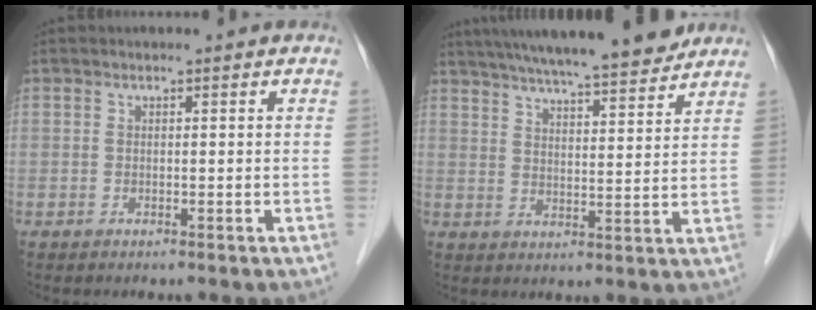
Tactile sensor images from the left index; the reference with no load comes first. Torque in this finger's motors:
{"motor_torque": [0.15, -0.28, 0.76, 0.08]}